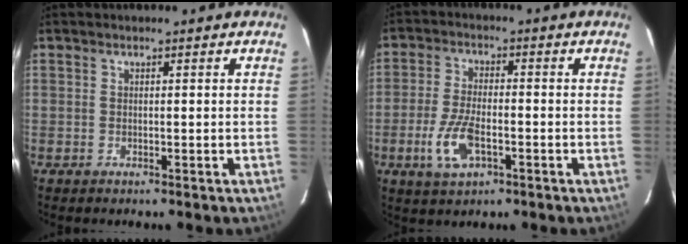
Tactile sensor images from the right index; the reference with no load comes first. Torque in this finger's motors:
{"motor_torque": [0.10, -0.06, 0.16, 0.04]}